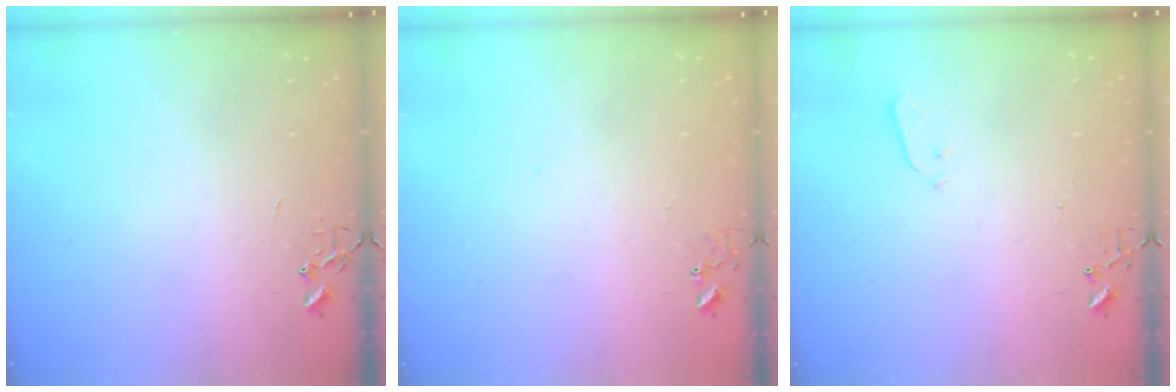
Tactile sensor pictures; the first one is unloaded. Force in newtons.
{"total": 6.8, "press": 6.8, "slide": 0.6}
{"total": 2.9, "press": 2.8, "slide": 0.8}